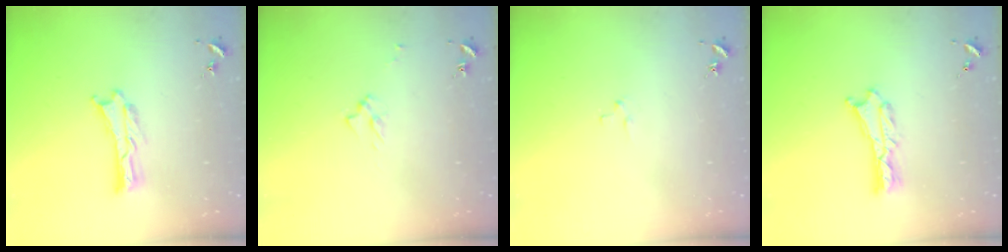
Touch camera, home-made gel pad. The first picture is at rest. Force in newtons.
{"total": 2.5, "press": 2.5, "slide": 0.4}
{"total": 1.8, "press": 1.8, "slide": 0.1}
{"total": 1.1, "press": 1.1, "slide": 0.2}